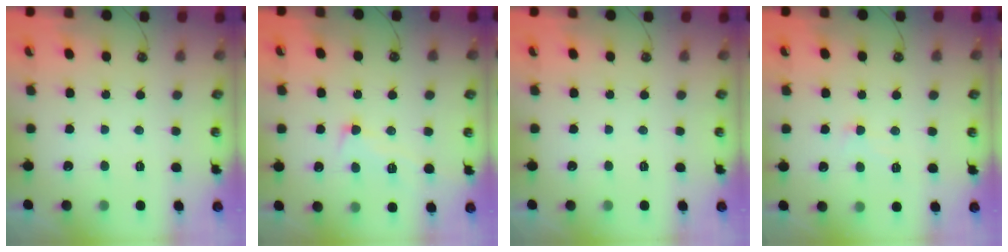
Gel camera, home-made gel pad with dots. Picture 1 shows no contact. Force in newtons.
{"total": 2.6, "press": 2.4, "slide": 1.0}
{"total": 0.0}
{"total": 1.3, "press": 1.2, "slide": 0.4}